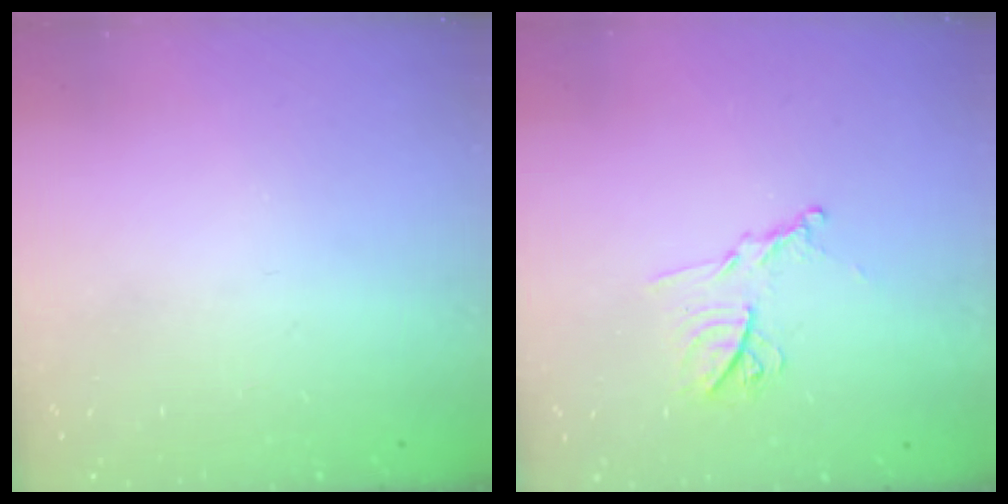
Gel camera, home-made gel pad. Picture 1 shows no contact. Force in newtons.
{"total": 11.0, "press": 11.0, "slide": 0.4}